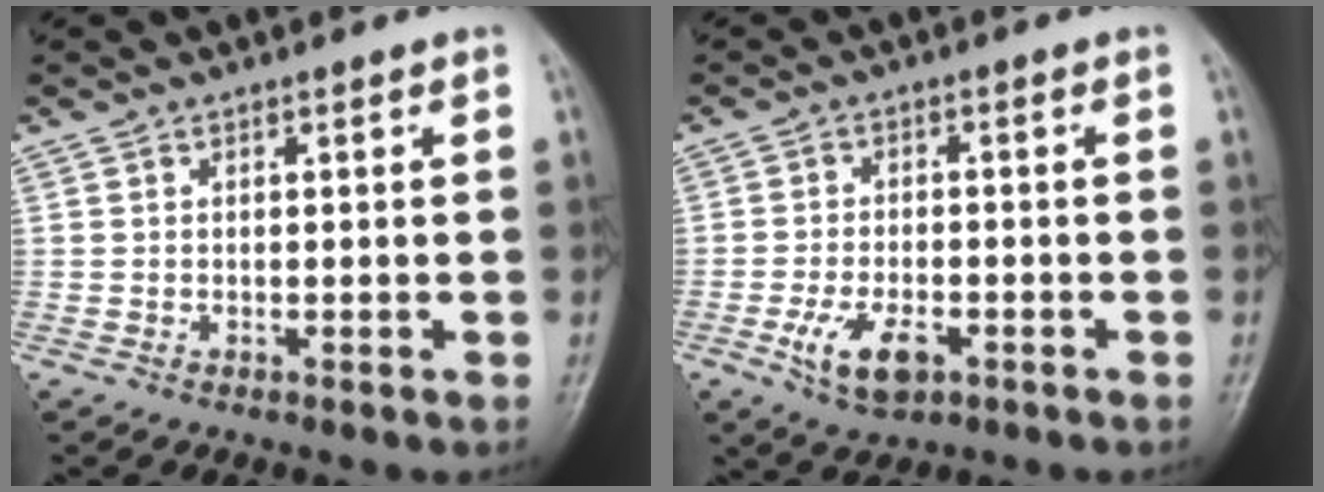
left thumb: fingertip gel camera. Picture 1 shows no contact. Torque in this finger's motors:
{"motor_torque": [-0.28, 0.82, 0.70, 0.32, 0.04]}